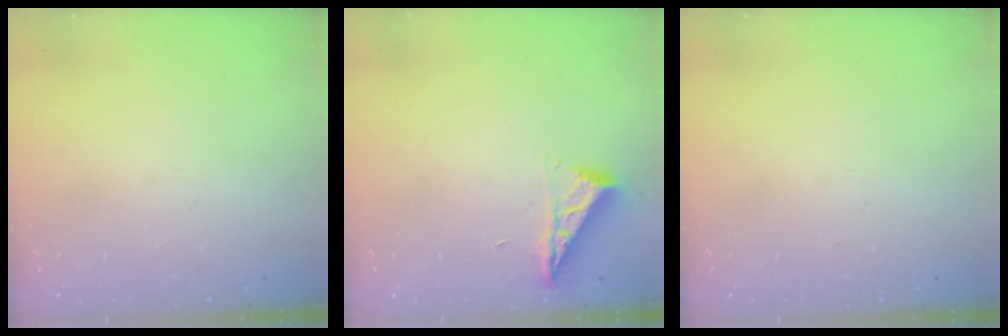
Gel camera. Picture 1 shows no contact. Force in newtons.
{"total": 7.1, "press": 7.1, "slide": 0.5}
{"total": 0.0}